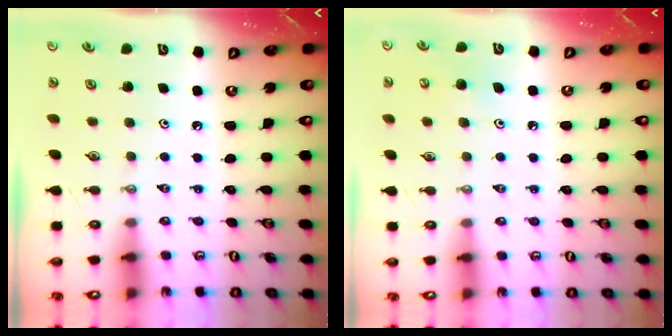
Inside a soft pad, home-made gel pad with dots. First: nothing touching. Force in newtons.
{"total": 6.2, "press": 6.1, "slide": 0.6}